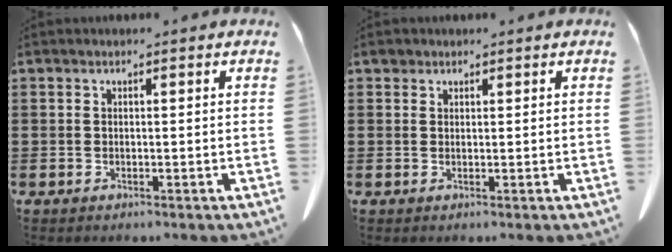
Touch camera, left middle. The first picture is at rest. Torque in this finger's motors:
{"motor_torque": [-0.04, 0.05, 0.00, 0.00]}